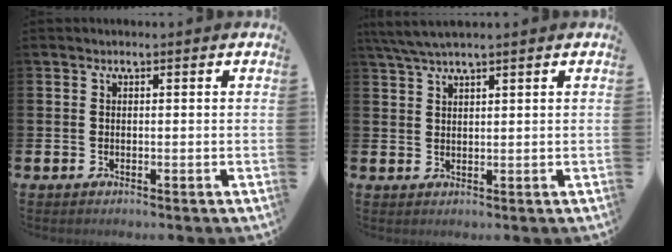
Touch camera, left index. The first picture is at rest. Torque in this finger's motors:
{"motor_torque": [0.36, -0.32, 0.60, 0.08]}